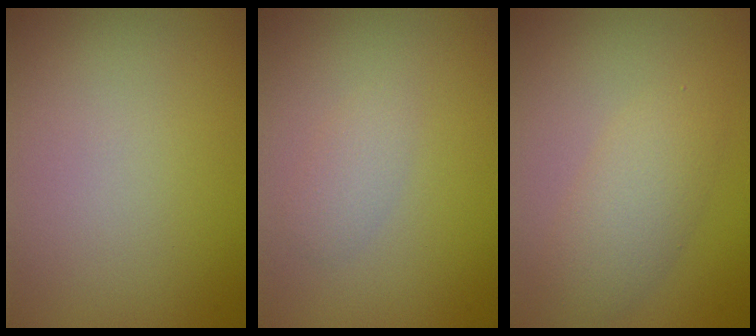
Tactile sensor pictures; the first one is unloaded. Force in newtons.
{"total": 1.4, "press": 1.4, "slide": 0.1}
{"total": 3.4, "press": 3.4, "slide": 0.1}